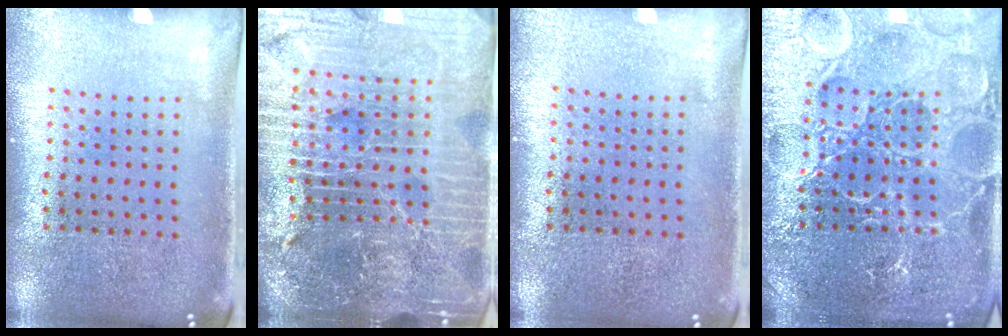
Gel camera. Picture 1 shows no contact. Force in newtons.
{"total": 6.3, "press": 5.6, "slide": 3.0}
{"total": 0.0}
{"total": 7.5, "press": 7.4, "slide": 1.0}